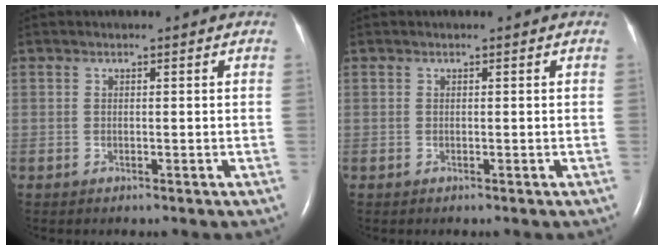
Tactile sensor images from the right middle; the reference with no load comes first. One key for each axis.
{"total": 0.0}